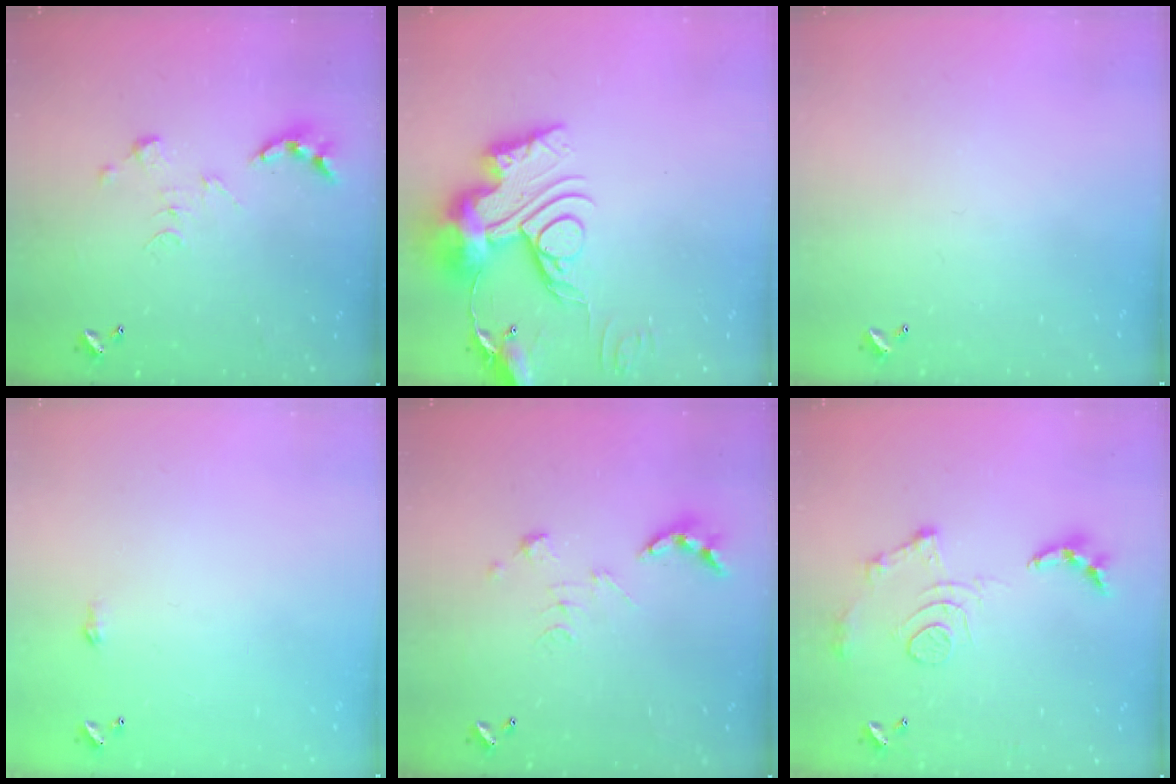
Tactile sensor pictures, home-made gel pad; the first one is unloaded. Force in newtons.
{"total": 18.7, "press": 18.6, "slide": 1.7}
{"total": 0.0}
{"total": 1.8, "press": 1.8, "slide": 0.3}
{"total": 2.7, "press": 2.2, "slide": 1.5}
{"total": 12.5, "press": 12.5, "slide": 1.1}